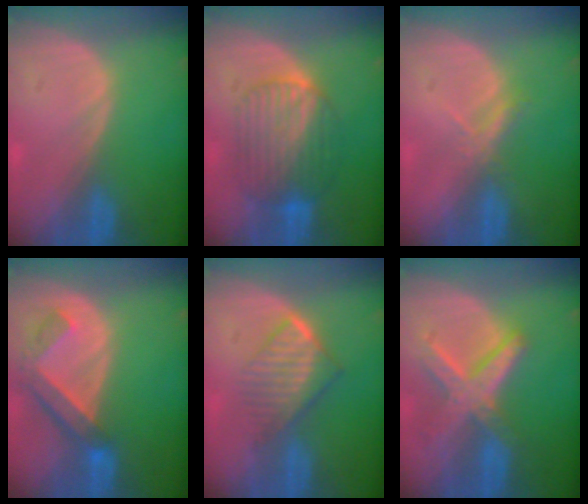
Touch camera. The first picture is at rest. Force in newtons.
{"total": 7.9, "press": 7.9, "slide": 0.2}
{"total": 2.3, "press": 2.1, "slide": 0.9}
{"total": 6.5, "press": 5.8, "slide": 3.0}
{"total": 6.6, "press": 5.9, "slide": 3.0}
{"total": 8.2, "press": 7.0, "slide": 4.2}